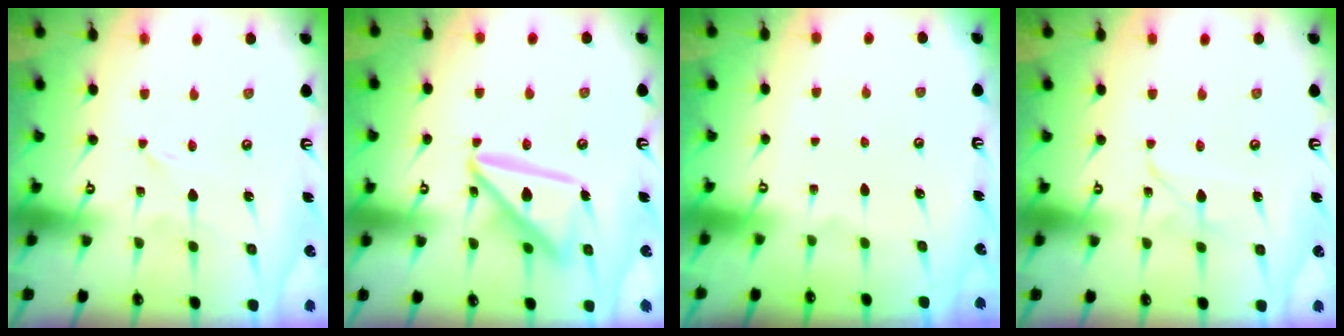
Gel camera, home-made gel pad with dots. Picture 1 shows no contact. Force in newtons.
{"total": 15.0, "press": 14.9, "slide": 1.6}
{"total": 0.5, "press": 0.5, "slide": 0.1}
{"total": 2.6, "press": 2.6, "slide": 0.1}